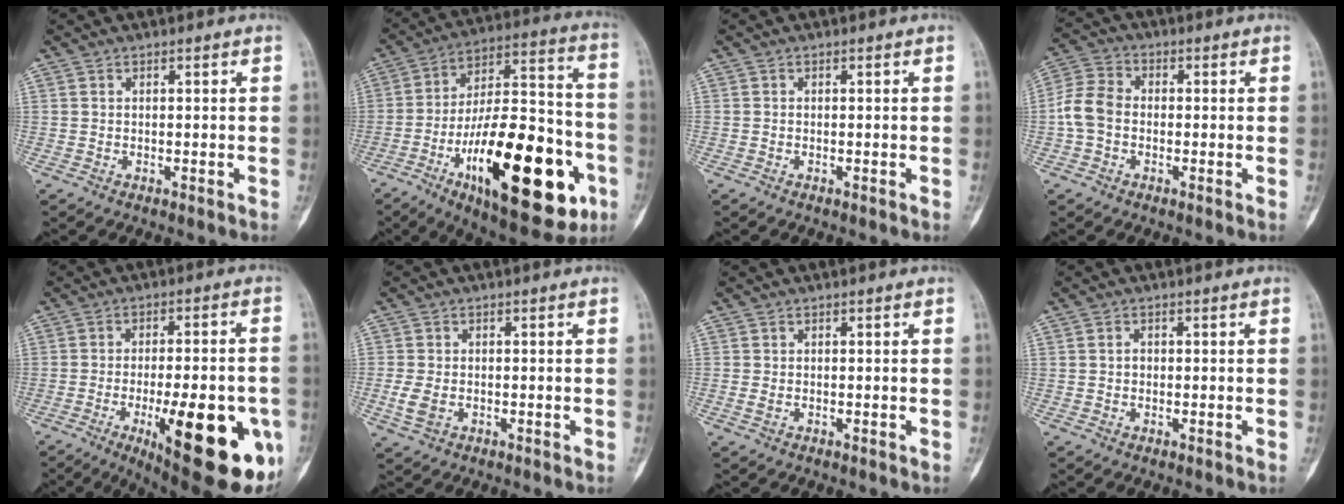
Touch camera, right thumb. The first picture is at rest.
{"total": 32.2, "force": [-11.9, 12.3, 27.3], "torque": [-0.398, 0.048, -0.174]}
{"total": 0.0}
{"total": 6.8, "force": [-1.1, 5.1, 4.3], "torque": [-0.087, 0.021, -0.032]}
{"total": 24.8, "force": [-8.5, 8.1, 21.9], "torque": [-0.242, 0.000, -0.100]}
{"total": 3.8, "force": [-0.9, 2.6, 2.6], "torque": [-0.061, -0.001, -0.016]}
{"total": 0.9, "force": [-0.2, 0.6, 0.6], "torque": [-0.017, 0.000, -0.006]}
{"total": 1.1, "force": [0.0, 0.9, 0.6], "torque": [-0.003, 0.002, -0.002]}